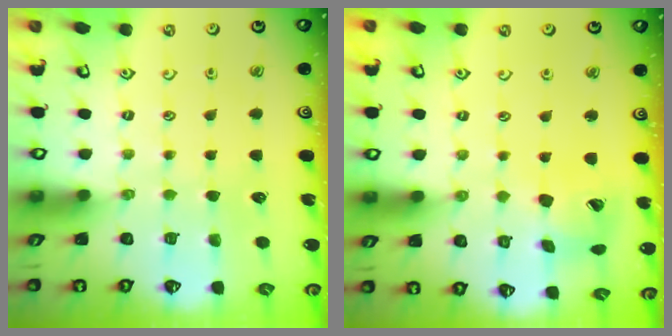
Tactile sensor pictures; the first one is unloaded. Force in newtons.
{"total": 11.8, "press": 11.7, "slide": 1.5}